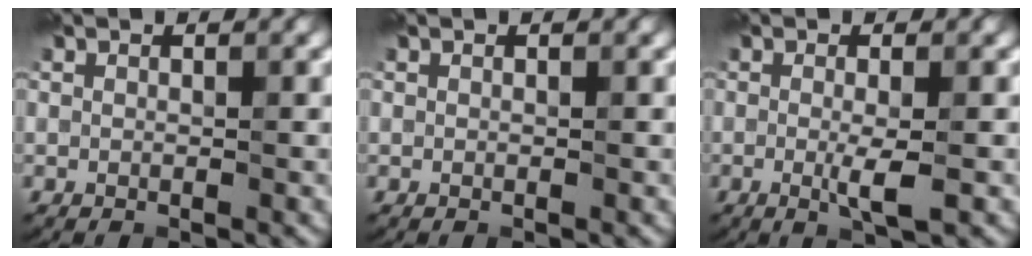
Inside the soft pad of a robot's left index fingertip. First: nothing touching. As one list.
[{"total": 0.0}, {"total": 2.5, "force": [-0.4, 0.3, 2.4], "torque": [-0.045, -0.009, -0.007]}]